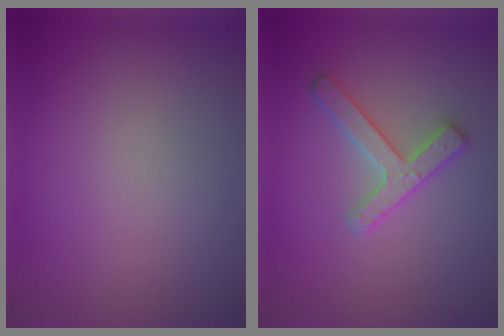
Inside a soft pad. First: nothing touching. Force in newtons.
{"total": 2.9, "press": 2.9, "slide": 0.5}